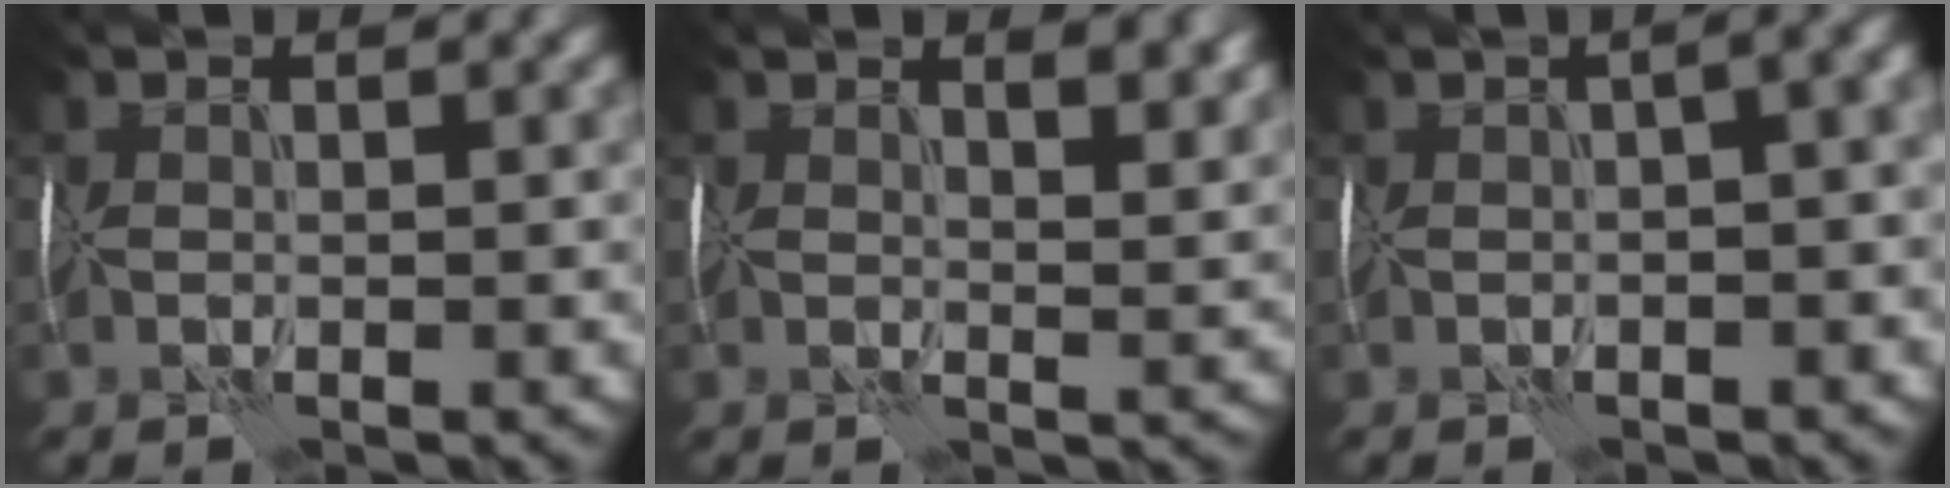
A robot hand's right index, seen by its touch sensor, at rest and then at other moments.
{"total": 5.7, "force": [3.2, 2.4, 4.1], "torque": [-0.034, 0.007, 0.042]}
{"total": 8.4, "force": [1.2, 4.0, 7.3], "torque": [-0.062, 0.035, -0.001]}